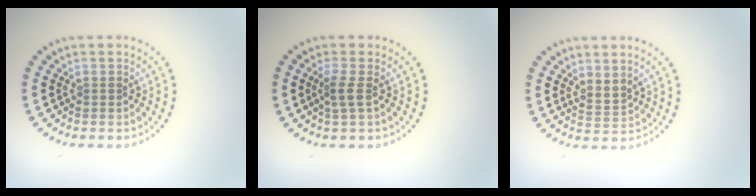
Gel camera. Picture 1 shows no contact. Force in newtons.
{"total": 1.5, "press": 1.3, "slide": 0.9}
{"total": 1.8, "press": 1.3, "slide": 1.3}